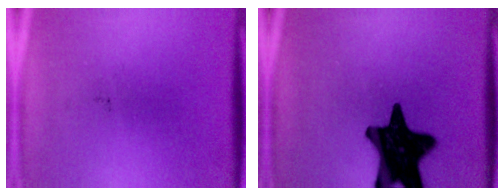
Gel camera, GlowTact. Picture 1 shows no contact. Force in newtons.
{"total": 17.4}